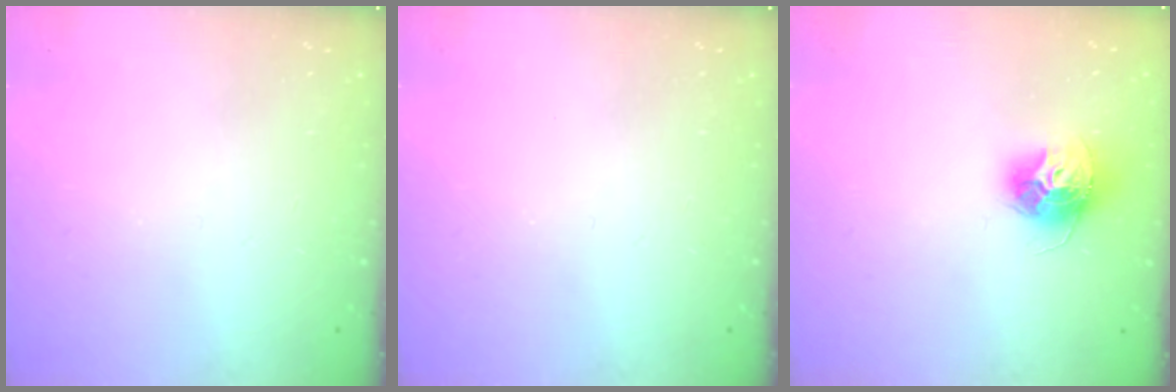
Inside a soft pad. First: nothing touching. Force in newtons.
{"total": 0.0}
{"total": 12.2, "press": 12.1, "slide": 1.1}